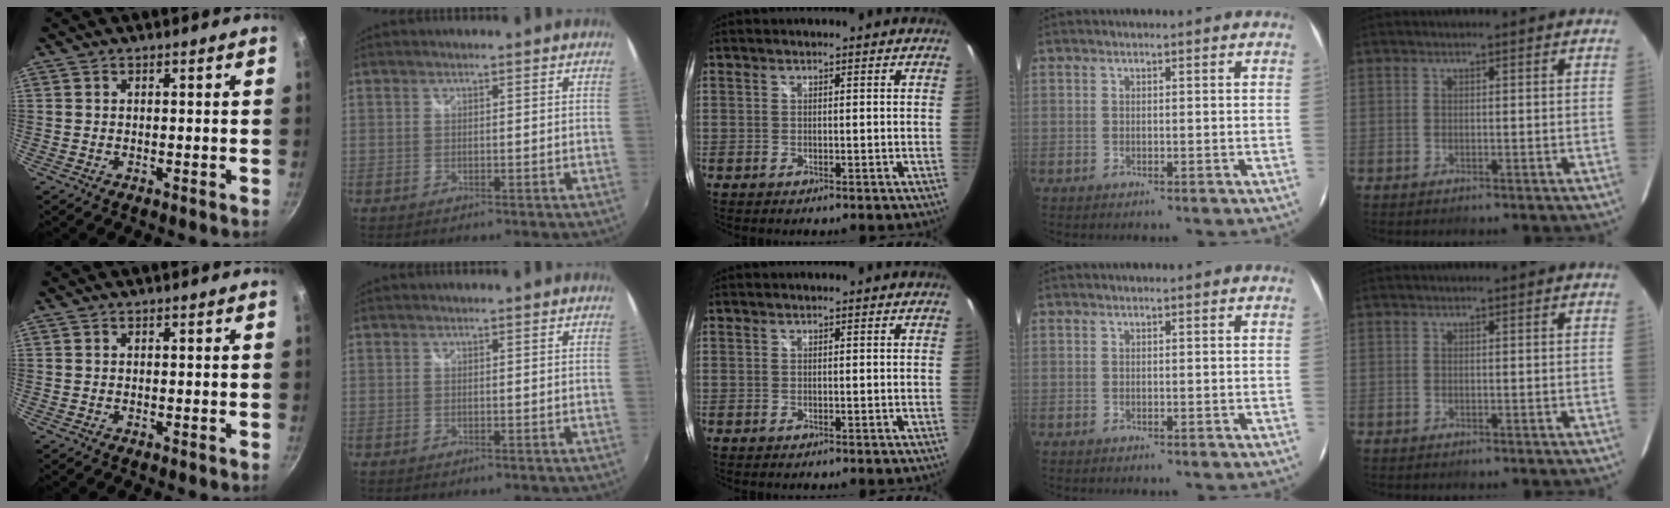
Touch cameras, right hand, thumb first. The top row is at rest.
{}